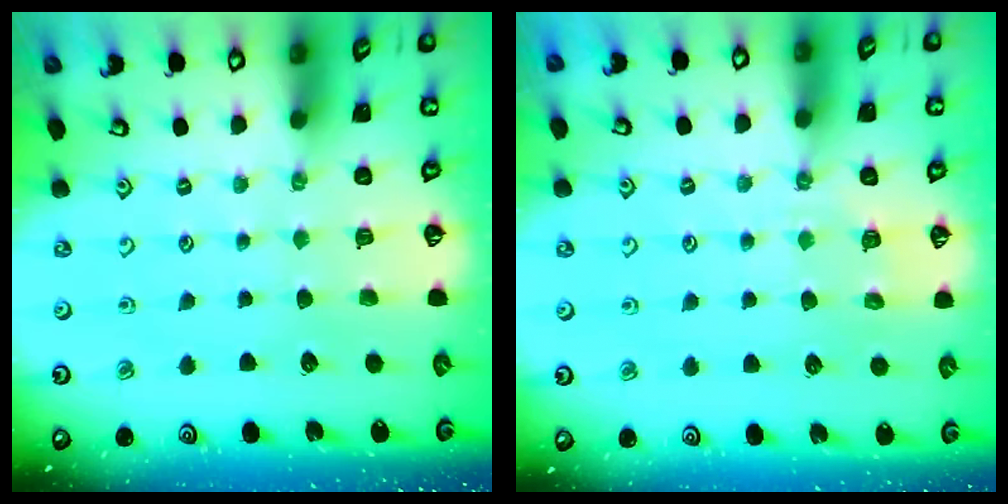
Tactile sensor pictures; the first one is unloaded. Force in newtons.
{"total": 4.2, "press": 4.1, "slide": 0.9}